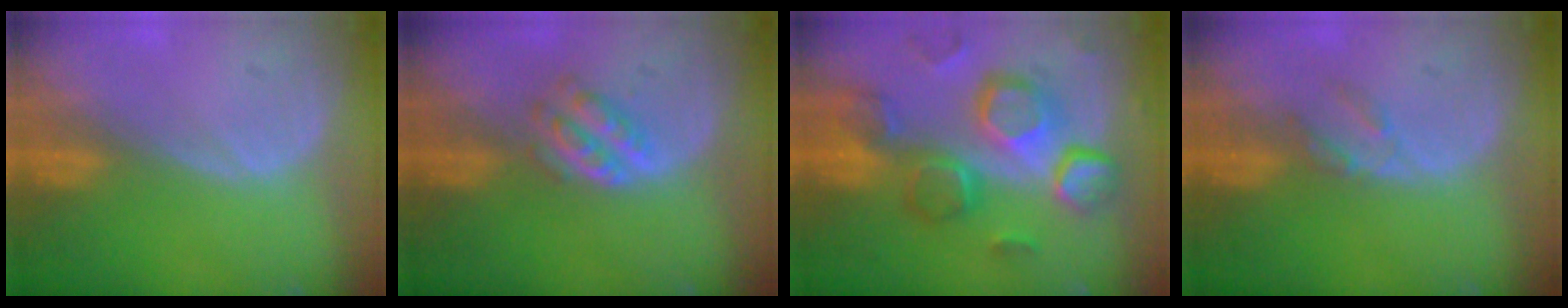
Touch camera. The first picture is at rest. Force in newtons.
{"total": 4.1, "press": 4.0, "slide": 0.9}
{"total": 12.4, "press": 10.8, "slide": 6.1}
{"total": 2.2, "press": 2.1, "slide": 0.4}